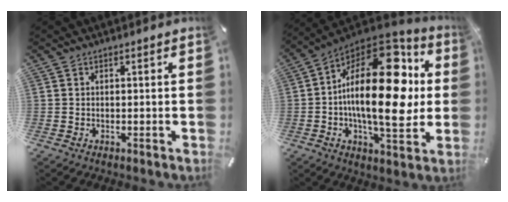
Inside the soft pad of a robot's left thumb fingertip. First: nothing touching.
{"total": 28.2, "force": [2.9, 13.8, 24.5], "torque": [-0.409, -0.025, 0.047]}